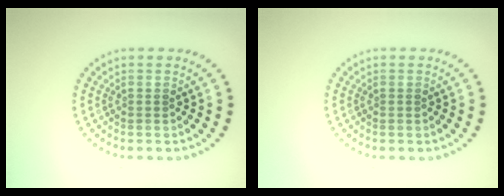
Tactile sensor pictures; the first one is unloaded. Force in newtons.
{"total": 0.0}